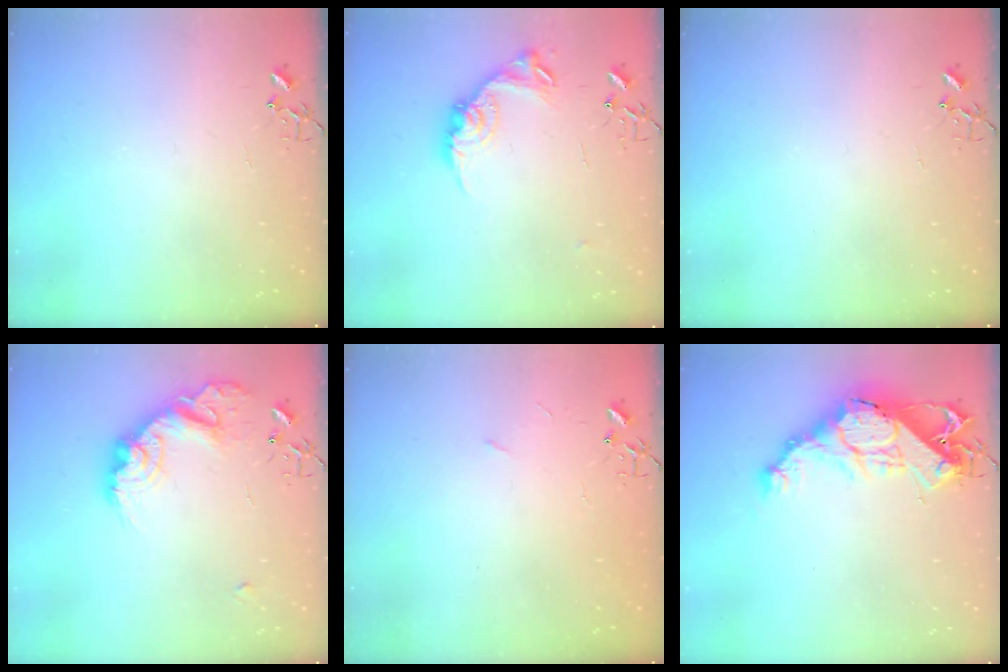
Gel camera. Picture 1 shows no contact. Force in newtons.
{"total": 13.6, "press": 13.6, "slide": 0.9}
{"total": 0.0}
{"total": 17.6, "press": 17.6, "slide": 0.9}
{"total": 2.6, "press": 2.6, "slide": 0.4}
{"total": 19.1, "press": 19.1, "slide": 1.5}